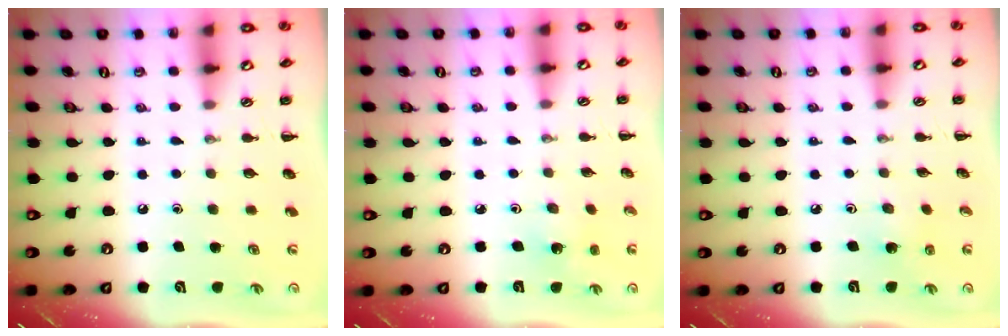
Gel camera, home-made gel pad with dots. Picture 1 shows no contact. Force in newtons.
{"total": 1.6, "press": 1.5, "slide": 0.5}
{"total": 2.6, "press": 2.4, "slide": 0.8}